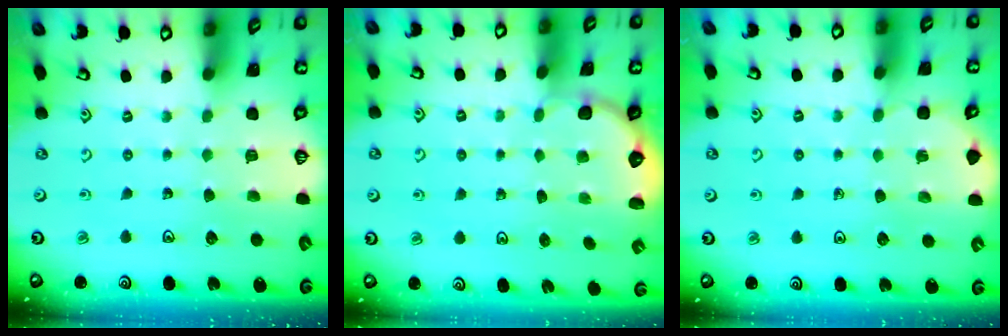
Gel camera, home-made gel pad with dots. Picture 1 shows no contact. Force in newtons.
{"total": 2.2, "press": 1.1, "slide": 1.9}
{"total": 3.9, "press": 3.8, "slide": 0.4}